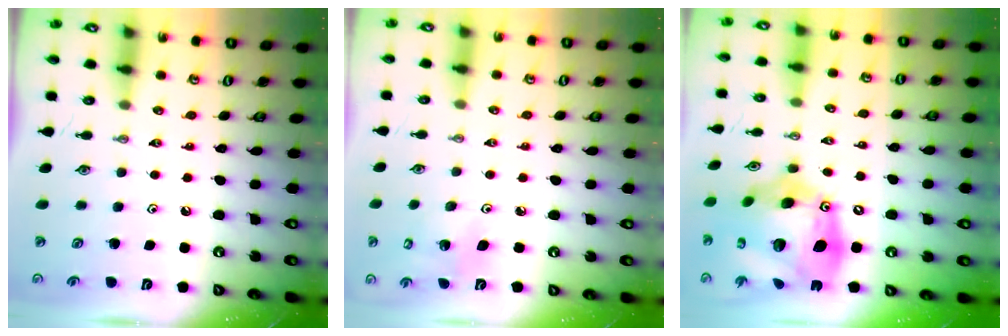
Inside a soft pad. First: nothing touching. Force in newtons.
{"total": 4.2, "press": 4.0, "slide": 1.3}
{"total": 25.3, "press": 25.2, "slide": 3.0}